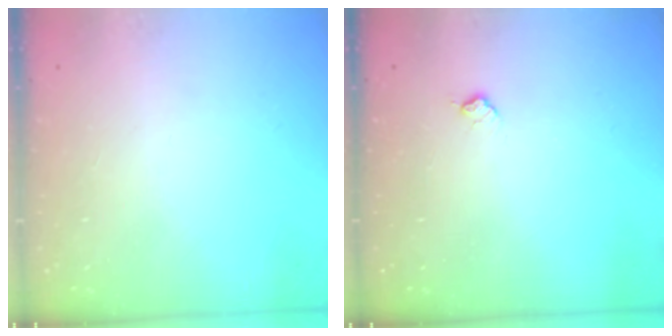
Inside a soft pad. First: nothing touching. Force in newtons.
{"total": 5.7, "press": 5.7, "slide": 0.7}